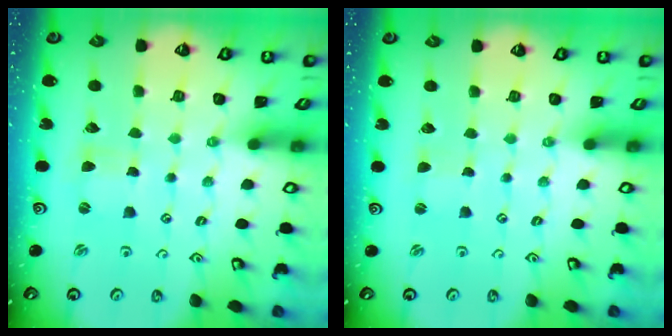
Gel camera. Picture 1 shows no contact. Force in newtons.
{"total": 0.0}